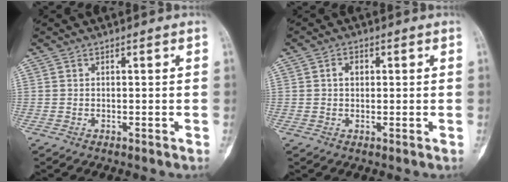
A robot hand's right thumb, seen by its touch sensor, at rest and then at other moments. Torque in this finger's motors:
{"motor_torque": [0.05, 0.03, 0.47, -0.07, 0.01]}